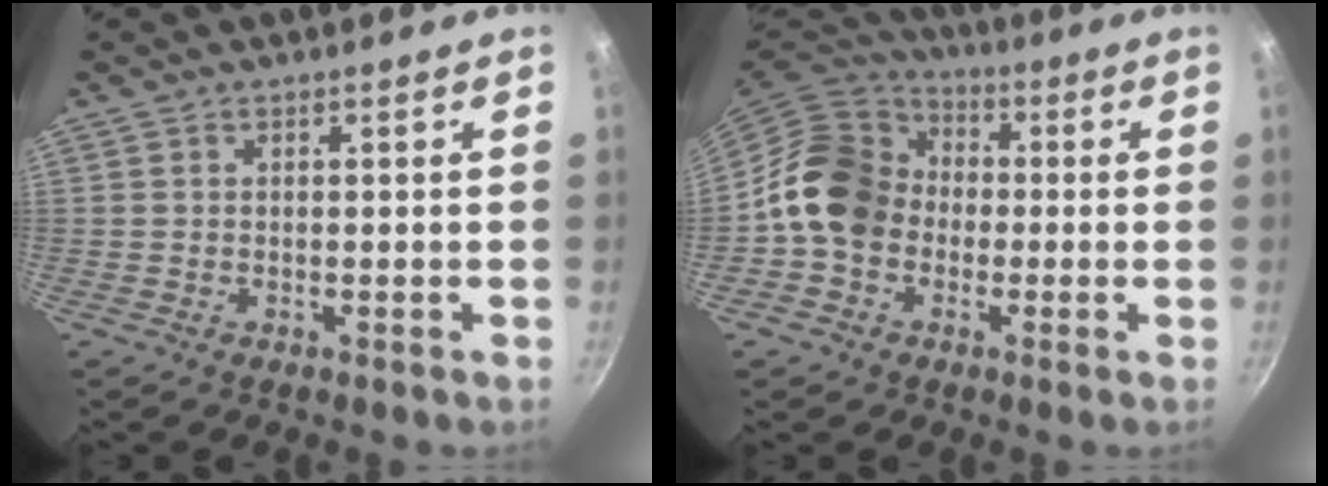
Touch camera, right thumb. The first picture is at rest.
{"total": 14.2, "force": [-1.0, 11.8, 7.7], "torque": [-0.100, 0.034, -0.036]}